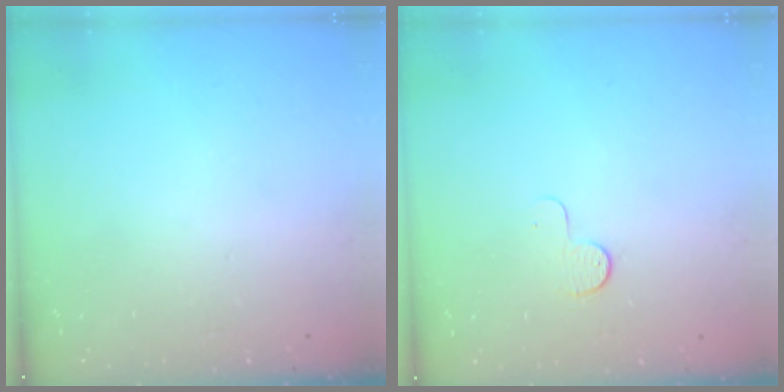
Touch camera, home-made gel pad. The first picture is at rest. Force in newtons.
{"total": 4.6, "press": 4.6, "slide": 0.4}